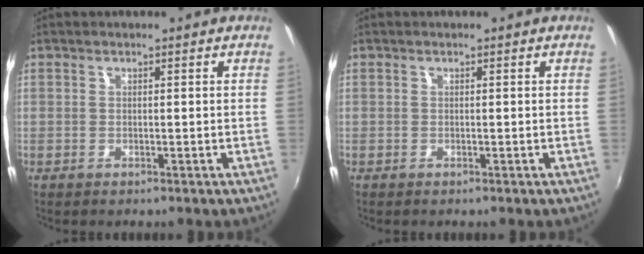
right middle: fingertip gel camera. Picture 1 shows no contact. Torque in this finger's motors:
{"motor_torque": [0.04, 0.03, -0.01, 0.00]}